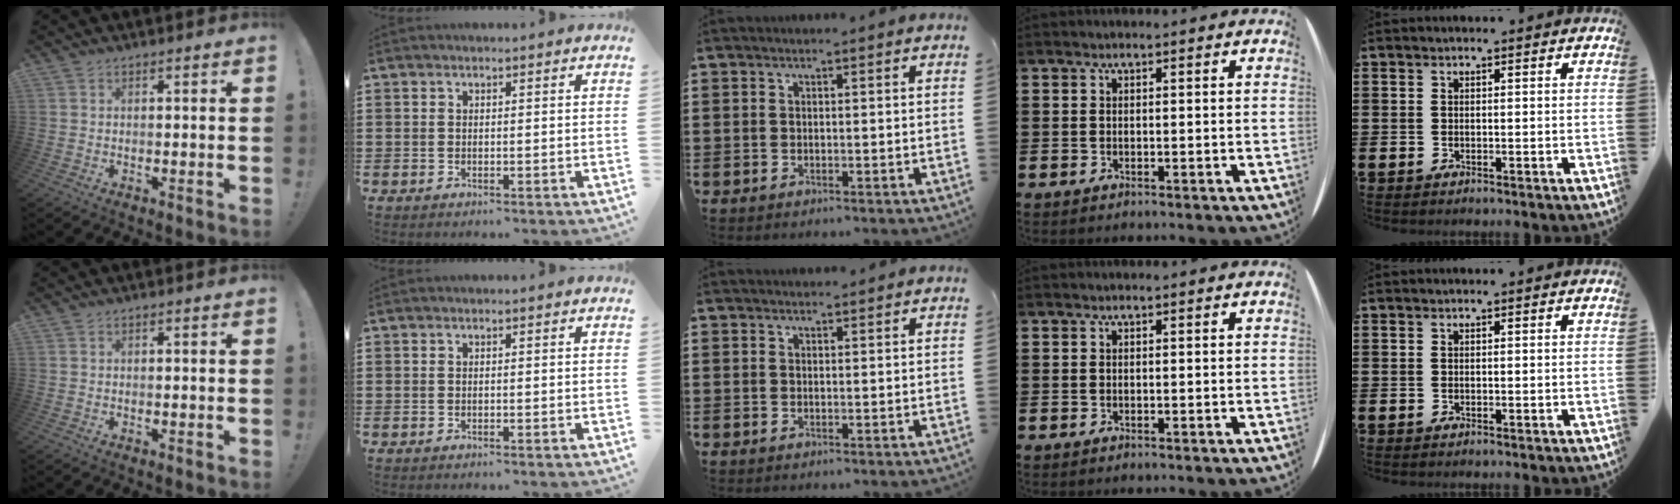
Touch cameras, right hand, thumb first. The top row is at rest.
{"middle": {"total": 1.0, "force": [0.9, 0.0, -0.1], "torque": [-0.001, -0.003, 0.019]}}